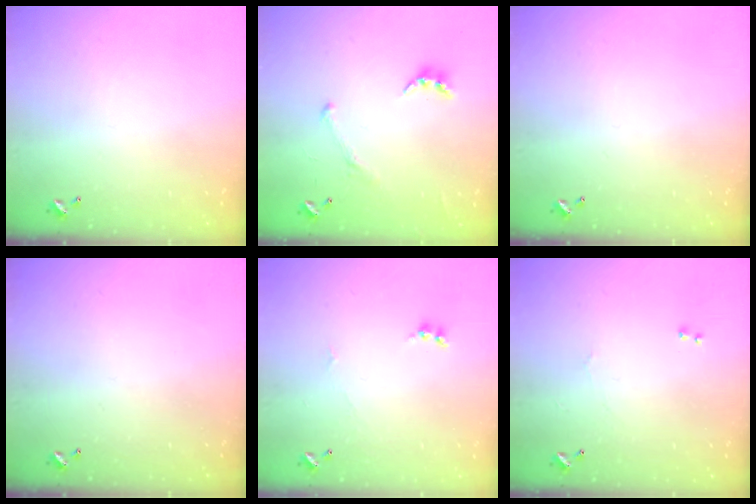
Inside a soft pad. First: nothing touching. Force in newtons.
{"total": 2.3, "press": 2.3, "slide": 0.5}
{"total": 0.0}
{"total": 0.0}
{"total": 1.6, "press": 1.6, "slide": 0.2}
{"total": 1.0, "press": 0.5, "slide": 0.8}